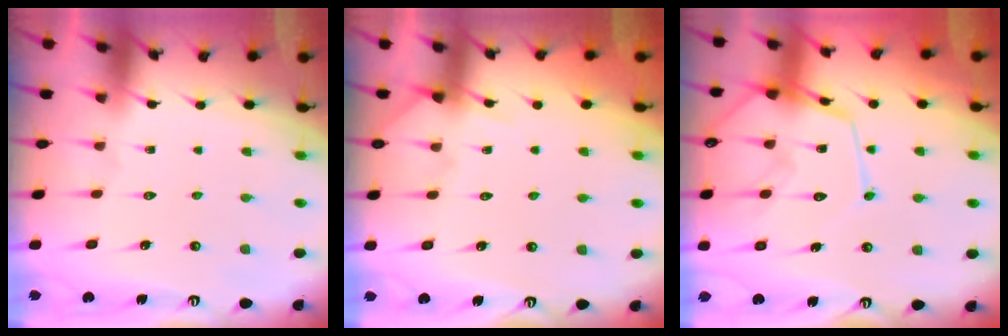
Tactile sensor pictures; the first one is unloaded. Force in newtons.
{"total": 5.1, "press": 5.1, "slide": 0.7}
{"total": 14.0, "press": 14.0, "slide": 1.2}